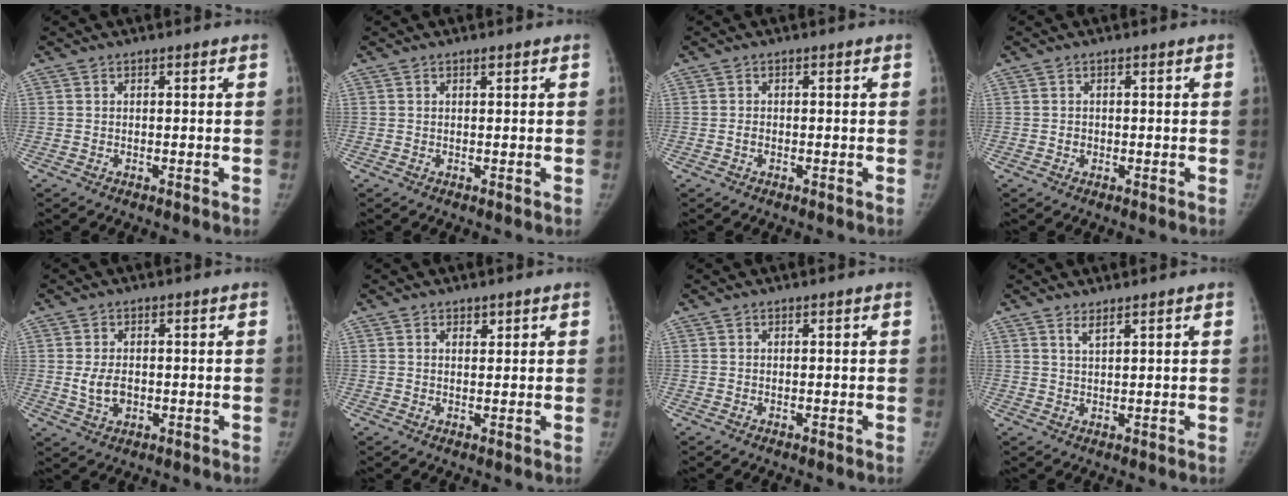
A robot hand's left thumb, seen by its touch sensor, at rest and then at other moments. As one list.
[{"total": 0.5, "force": [0.4, 0.1, 0.3], "torque": [-0.007, -0.002, 0.006]}, {"total": 0.9, "force": [-0.3, 0.6, 0.5], "torque": [-0.007, 0.002, -0.006]}, {"total": 1.0, "force": [-0.2, 0.9, 0.3], "torque": [-0.002, 0.003, -0.003]}, {"total": 4.4, "force": [-0.4, 3.0, 3.1], "torque": [-0.056, -0.002, 0.000]}, {"total": 1.4, "force": [0.9, 0.8, 0.6], "torque": [-0.001, -0.005, 0.014]}, {"total": 0.0}, {"total": 1.7, "force": [1.3, 0.2, 1.1], "torque": [-0.021, -0.010, 0.030]}]